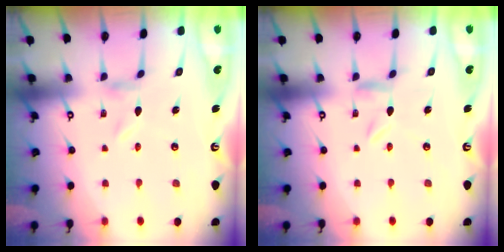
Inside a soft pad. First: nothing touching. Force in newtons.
{"total": 2.0, "press": 1.9, "slide": 0.4}